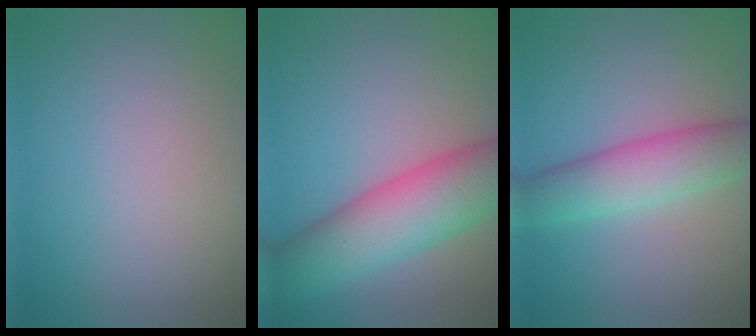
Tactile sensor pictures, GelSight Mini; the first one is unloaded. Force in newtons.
{"total": 9.0, "press": 9.0, "slide": 0.2}
{"total": 5.6, "press": 5.6, "slide": 0.1}